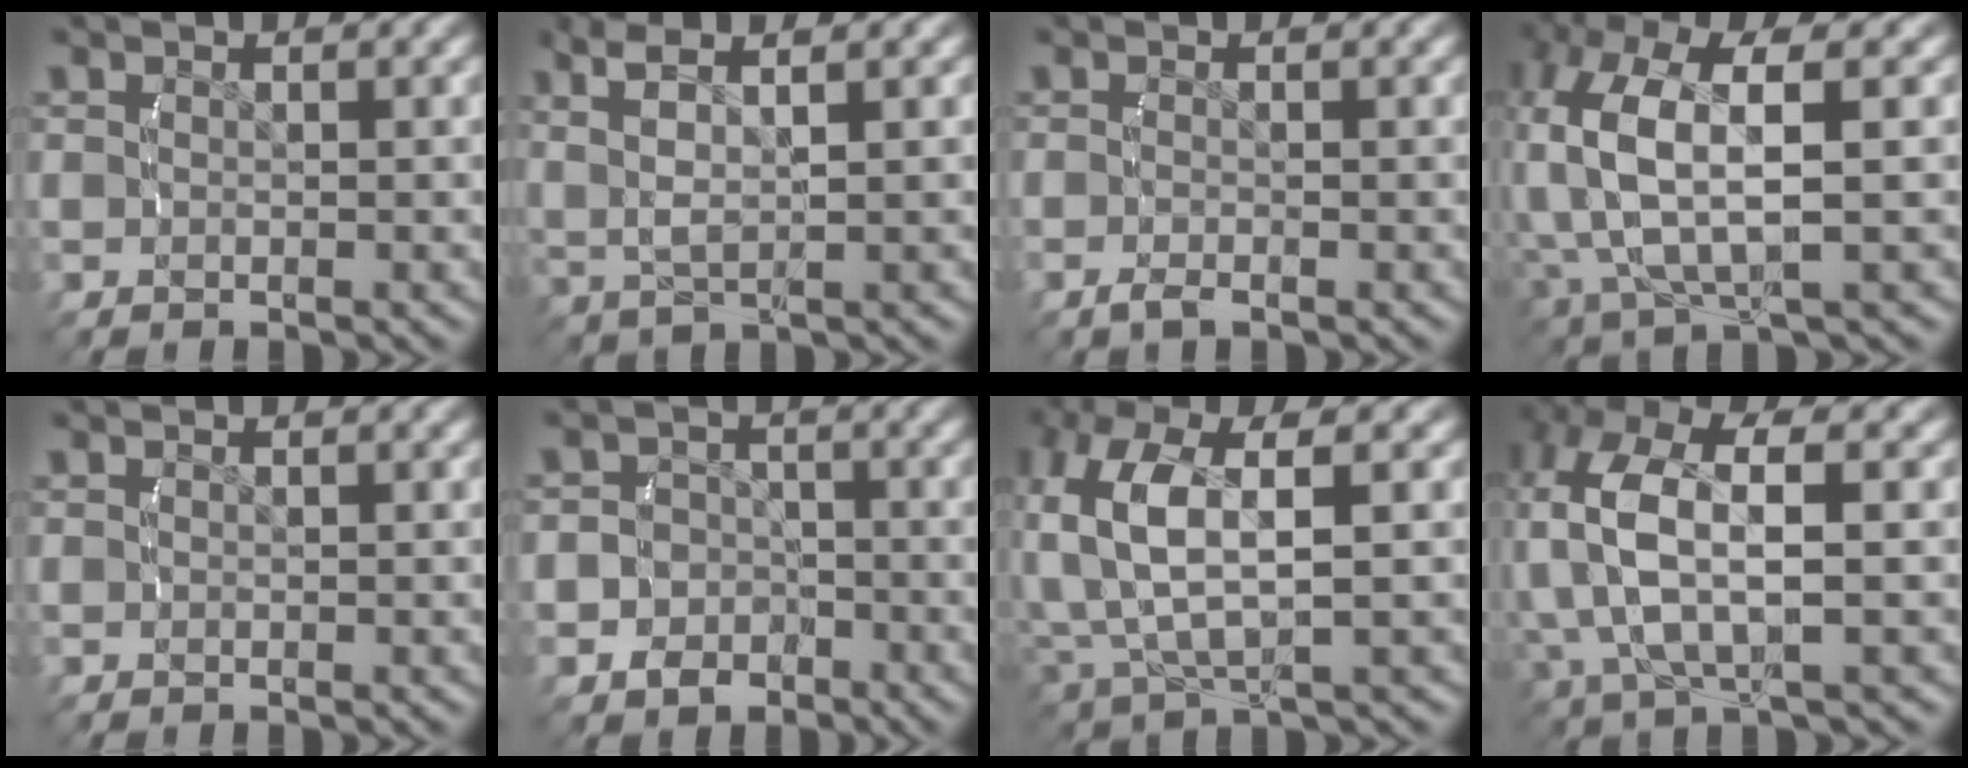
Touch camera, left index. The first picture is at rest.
{"total": 5.9, "force": [2.5, 2.7, 4.6], "torque": [-0.101, 0.014, 0.038]}
{"total": 1.1, "force": [-0.8, -0.2, 0.7], "torque": [-0.020, -0.002, -0.015]}
{"total": 9.4, "force": [0.9, 5.7, 7.5], "torque": [-0.189, -0.024, 0.025]}
{"total": 0.0}
{"total": 6.2, "force": [-2.2, 5.7, 1.1], "torque": [-0.035, -0.014, -0.045]}
{"total": 8.1, "force": [0.9, 4.6, 6.6], "torque": [-0.165, -0.017, 0.029]}
{"total": 8.5, "force": [1.1, 5.0, 6.8], "torque": [-0.176, -0.020, 0.025]}